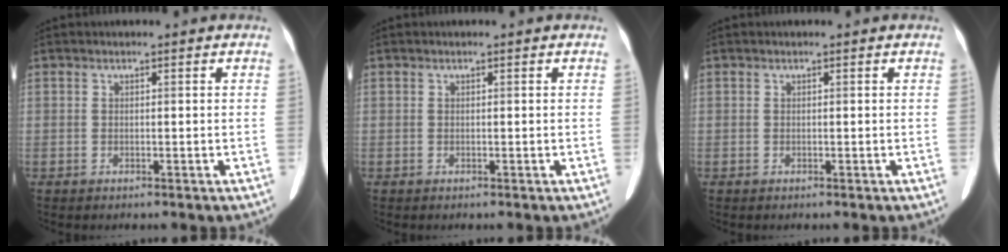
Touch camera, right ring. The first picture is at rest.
{"total": 0.0}
{"total": 0.0}